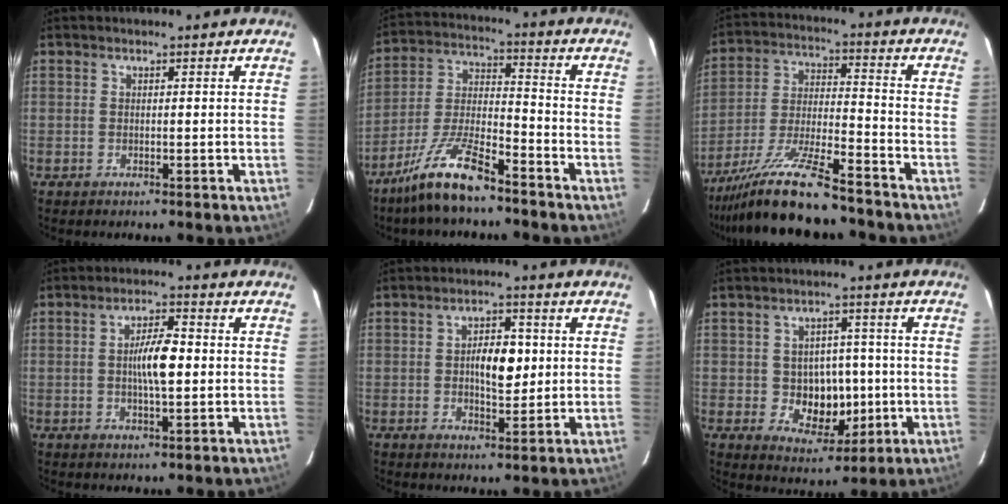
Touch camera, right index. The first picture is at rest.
{"total": 11.7, "force": [-8.8, 2.0, 7.4], "torque": [-0.157, -0.011, -0.170]}
{"total": 15.5, "force": [-12.8, 1.3, 8.6], "torque": [-0.174, -0.020, -0.230]}
{"total": 6.2, "force": [0.0, 1.3, 6.0], "torque": [-0.109, 0.006, -0.001]}
{"total": 6.2, "force": [0.5, 2.7, 5.6], "torque": [-0.091, 0.009, 0.011]}
{"total": 8.3, "force": [-0.8, 6.0, 5.7], "torque": [-0.083, 0.012, 0.000]}